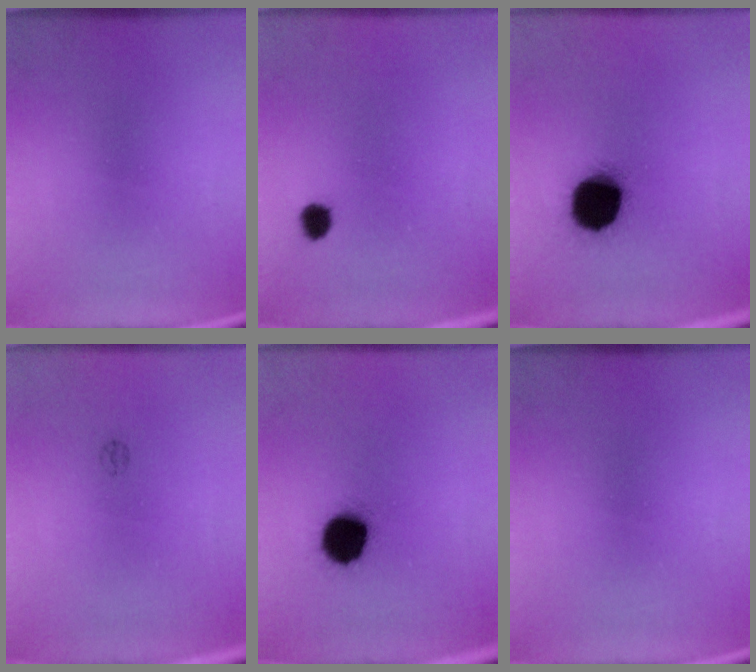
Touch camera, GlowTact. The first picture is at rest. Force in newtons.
{"total": 2.5}
{"total": 17.8}
{"total": 1.0}
{"total": 12.3}
{"total": 0.0}